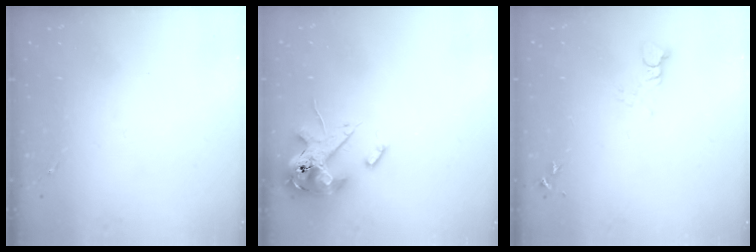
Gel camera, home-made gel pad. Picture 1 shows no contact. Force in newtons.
{"total": 14.8, "press": 14.5, "slide": 2.9}
{"total": 3.1, "press": 3.1, "slide": 0.4}